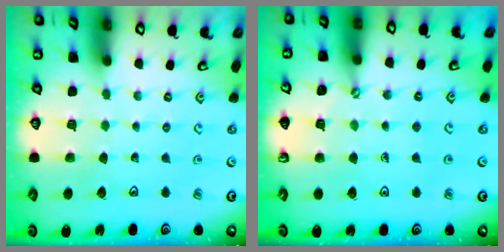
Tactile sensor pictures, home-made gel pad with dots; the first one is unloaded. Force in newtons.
{"total": 1.9, "press": 1.9, "slide": 0.2}